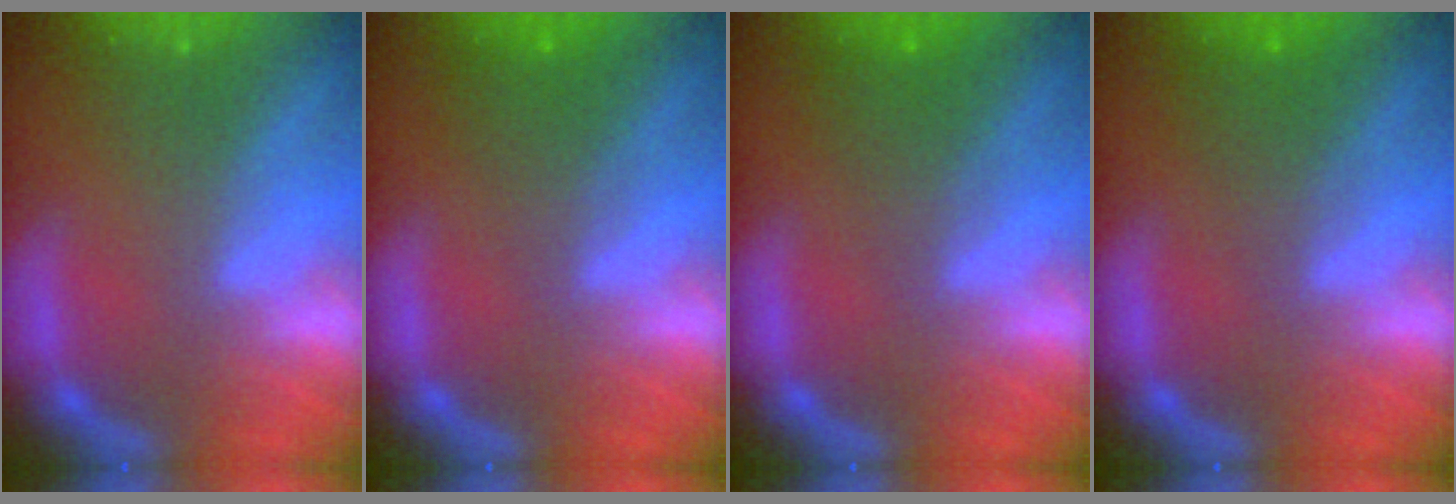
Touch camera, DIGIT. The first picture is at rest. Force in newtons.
{"total": 2.4}
{"total": 2.4}
{"total": 2.4}